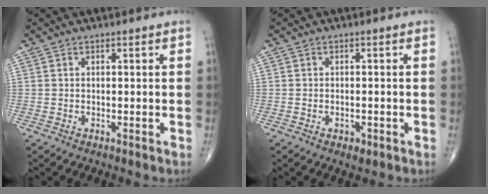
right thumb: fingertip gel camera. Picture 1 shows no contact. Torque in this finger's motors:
{"motor_torque": [0.05, 0.04, -0.37, -0.05, -0.03]}